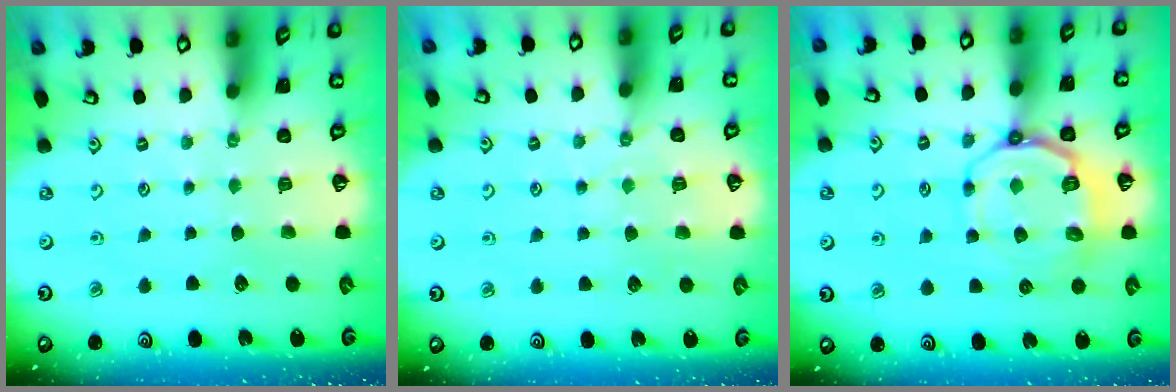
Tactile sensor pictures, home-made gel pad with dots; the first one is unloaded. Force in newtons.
{"total": 4.8, "press": 4.7, "slide": 0.7}
{"total": 10.2, "press": 9.7, "slide": 3.1}